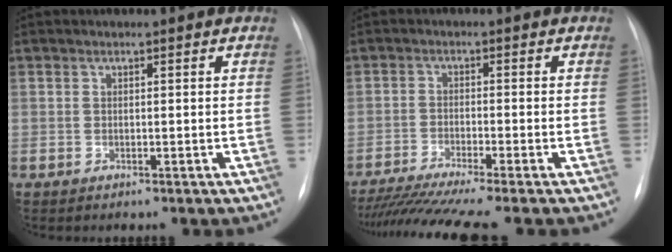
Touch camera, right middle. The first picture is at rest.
{"total": 11.3, "force": [-9.5, -1.5, 5.8], "torque": [-0.080, -0.026, -0.151]}